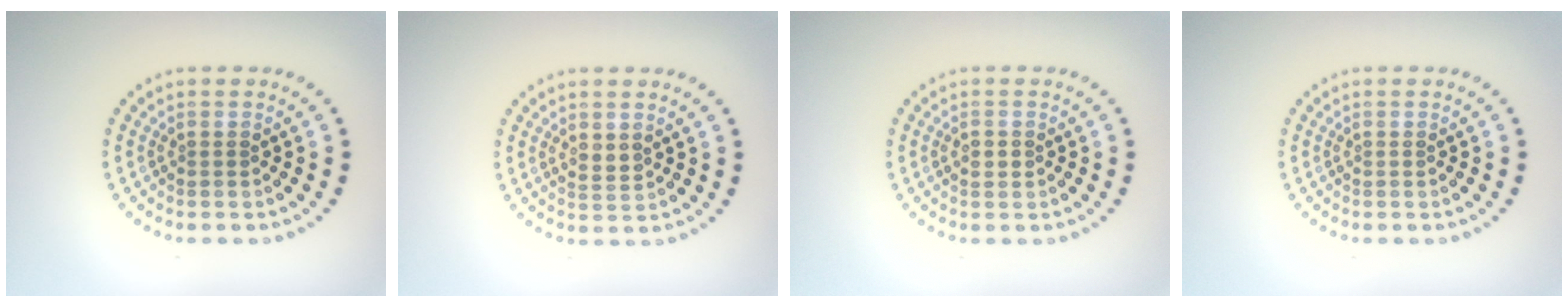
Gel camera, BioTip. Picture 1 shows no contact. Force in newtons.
{"total": 1.5, "press": 1.3, "slide": 0.6}
{"total": 1.2, "press": 1.2, "slide": 0.1}
{"total": 0.0}